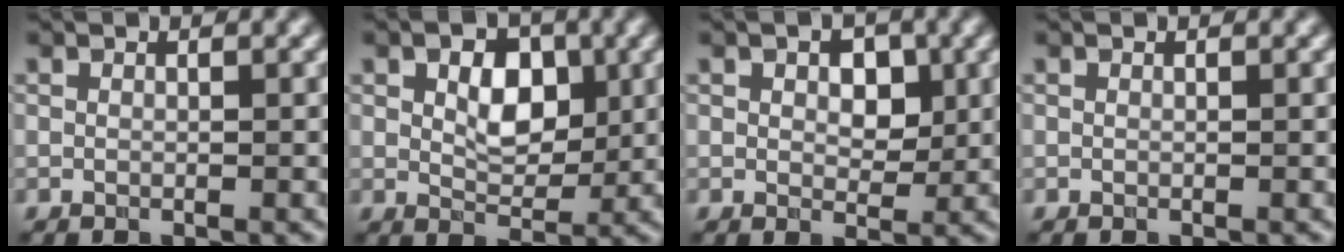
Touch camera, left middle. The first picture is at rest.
{"total": 3.5, "force": [0.8, 2.2, 2.6], "torque": [-0.047, 0.002, 0.019]}
{"total": 2.5, "force": [0.6, 1.4, 1.9], "torque": [-0.030, 0.001, 0.019]}
{"total": 0.0}